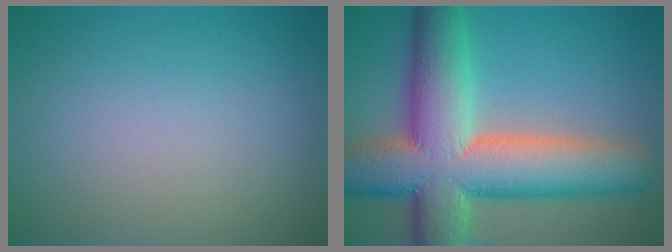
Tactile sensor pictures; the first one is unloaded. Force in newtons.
{"total": 13.8, "press": 13.7, "slide": 0.9}